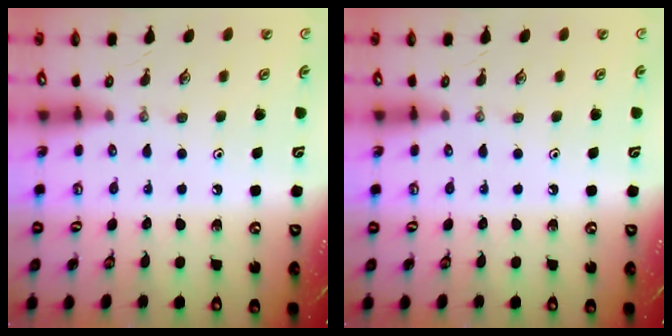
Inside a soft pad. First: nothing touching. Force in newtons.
{"total": 0.0}